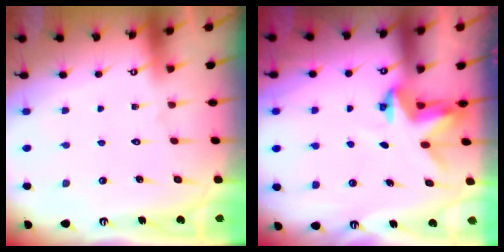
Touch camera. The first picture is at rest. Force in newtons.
{"total": 3.4, "press": 3.4, "slide": 0.2}